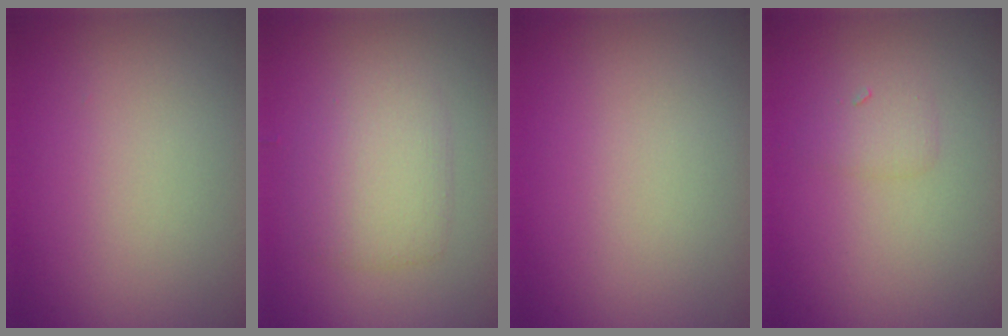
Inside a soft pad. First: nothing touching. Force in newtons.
{"total": 3.3, "press": 3.3, "slide": 0.1}
{"total": 0.0}
{"total": 1.2, "press": 1.2, "slide": 0.1}